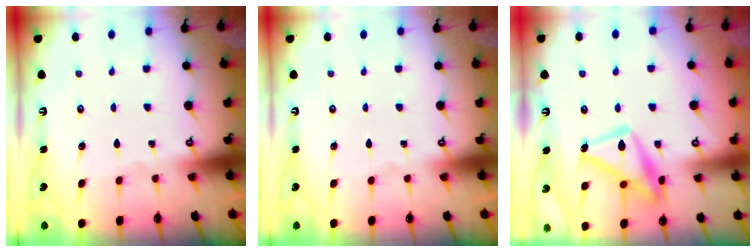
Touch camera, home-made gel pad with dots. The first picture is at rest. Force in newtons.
{"total": 0.0}
{"total": 15.8, "press": 15.7, "slide": 1.3}